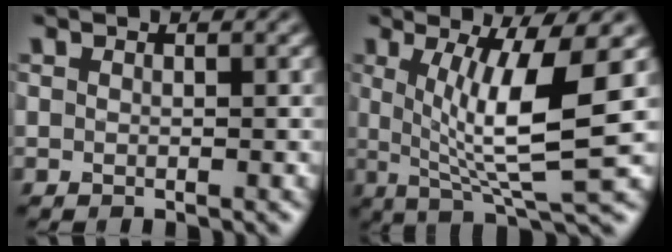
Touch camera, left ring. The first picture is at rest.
{"total": 8.6, "force": [1.1, 1.7, 8.4], "torque": [-0.134, -0.008, 0.024]}